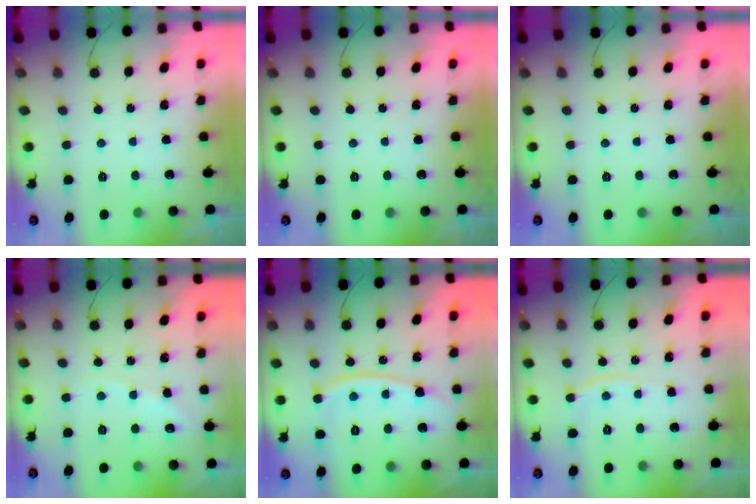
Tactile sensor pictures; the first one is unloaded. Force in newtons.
{"total": 0.0}
{"total": 0.0}
{"total": 2.6, "press": 2.6, "slide": 0.4}
{"total": 9.5, "press": 9.4, "slide": 1.0}
{"total": 4.8, "press": 4.8, "slide": 0.6}